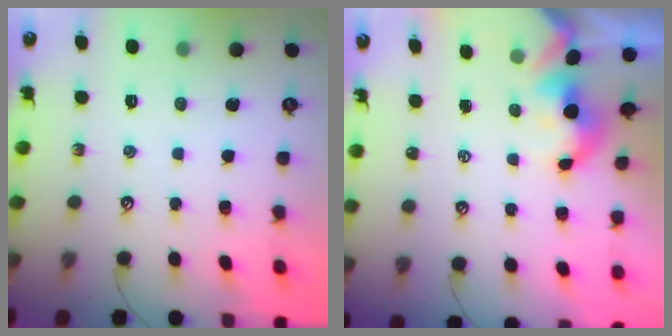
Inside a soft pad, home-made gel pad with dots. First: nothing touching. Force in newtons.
{"total": 2.1, "press": 2.1, "slide": 0.2}